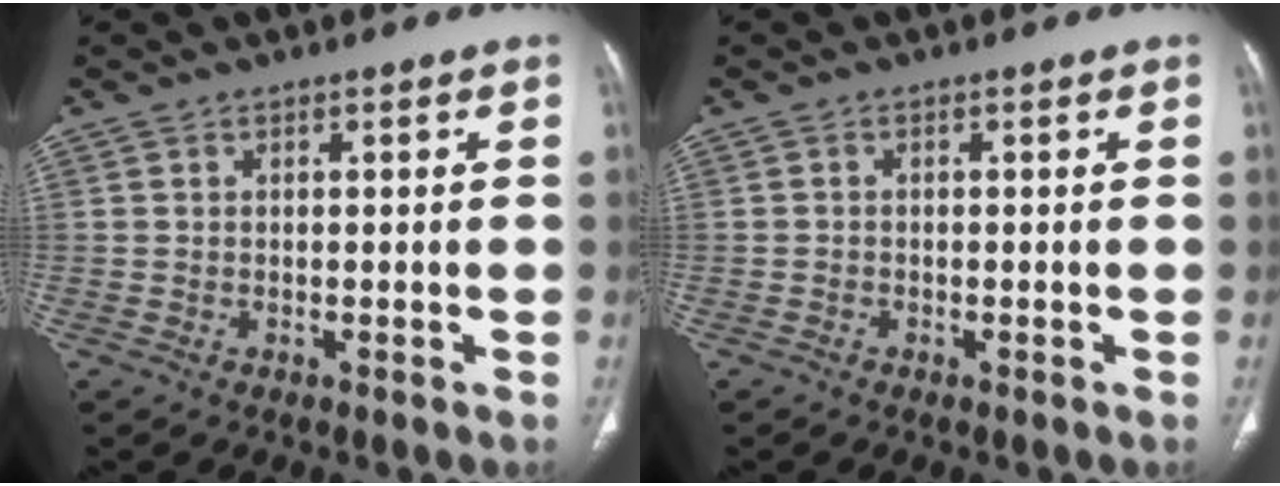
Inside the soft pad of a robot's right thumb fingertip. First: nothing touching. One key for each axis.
{"total": 0.7, "fx": -0.5, "fy": 0.4, "fz": 0.1, "tx": -0.001, "ty": 0.002, "tz": -0.014}